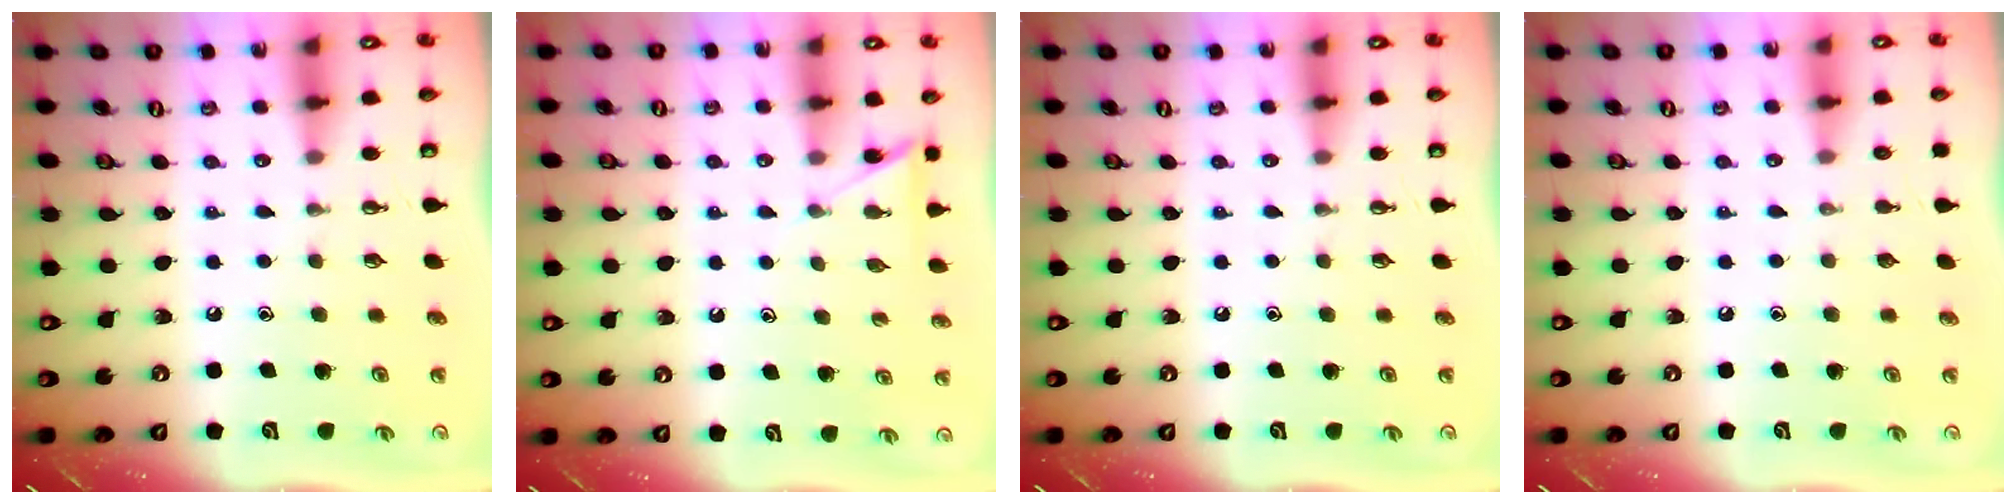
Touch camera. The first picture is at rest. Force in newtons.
{"total": 4.5, "press": 4.5, "slide": 0.3}
{"total": 0.0}
{"total": 0.0}